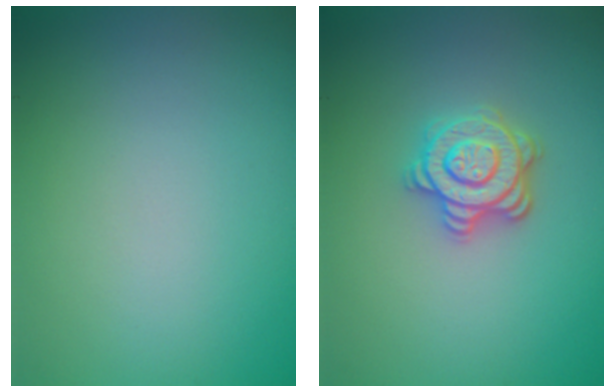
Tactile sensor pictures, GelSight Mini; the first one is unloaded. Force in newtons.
{"total": 3.6, "press": 3.1, "slide": 1.9}